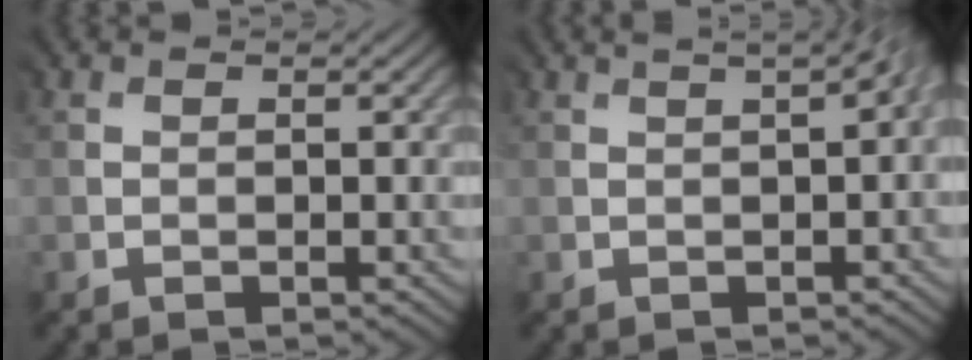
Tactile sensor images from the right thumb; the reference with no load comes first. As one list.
[{"total": 2.9, "force": [0.6, 0.7, 2.7], "torque": [-0.009, 0.022, -0.005]}]